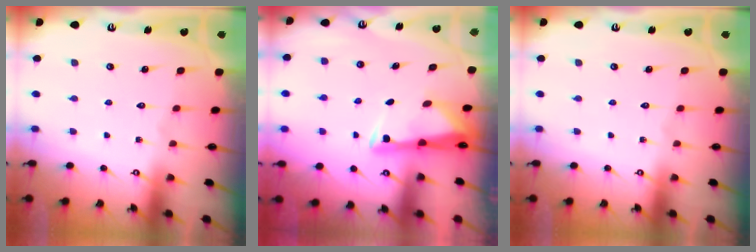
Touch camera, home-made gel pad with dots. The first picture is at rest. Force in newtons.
{"total": 3.2, "press": 3.1, "slide": 0.9}
{"total": 0.0}